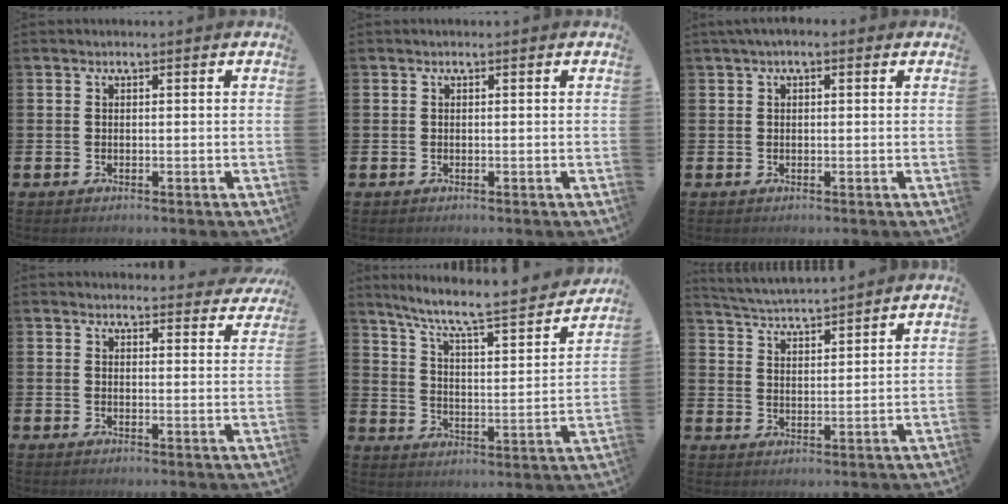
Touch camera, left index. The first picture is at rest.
{"total": 0.0}
{"total": 1.3, "force": [0.5, 0.7, 0.9], "torque": [-0.017, 0.007, 0.007]}
{"total": 2.8, "force": [2.8, 0.6, 0.0], "torque": [0.002, -0.018, 0.048]}
{"total": 7.9, "force": [6.9, 0.9, 3.8], "torque": [-0.099, -0.052, 0.109]}
{"total": 4.3, "force": [4.3, -0.1, 0.1], "torque": [-0.024, -0.028, 0.076]}